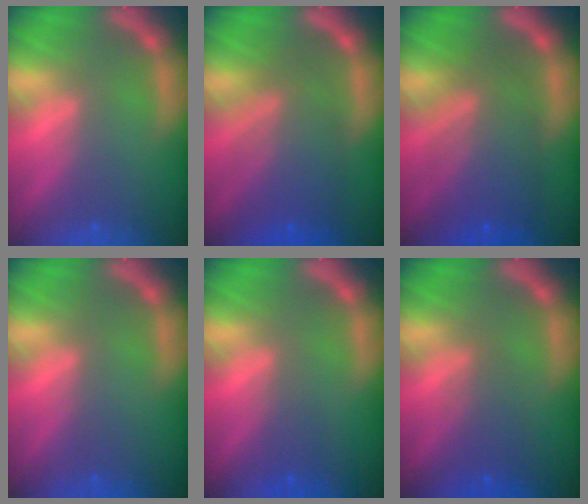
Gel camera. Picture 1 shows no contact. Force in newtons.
{"total": 7.6}
{"total": 8.1}
{"total": 0.0}
{"total": 1.5}
{"total": 3.0}